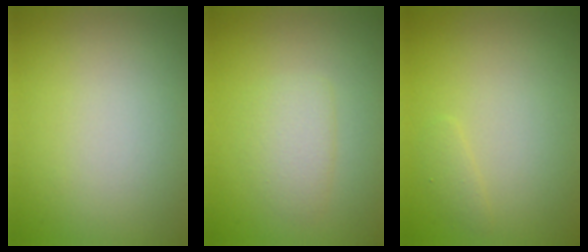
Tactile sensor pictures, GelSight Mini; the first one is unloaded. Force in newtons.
{"total": 1.8, "press": 1.8, "slide": 0.1}
{"total": 0.8, "press": 0.8, "slide": 0.1}